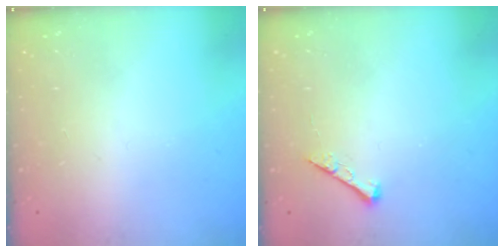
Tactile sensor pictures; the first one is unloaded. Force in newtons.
{"total": 3.9, "press": 3.9, "slide": 0.5}